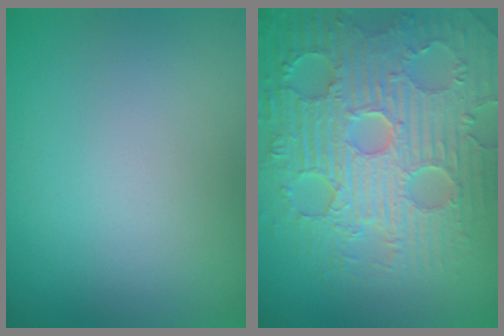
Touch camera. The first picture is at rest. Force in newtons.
{"total": 9.2, "press": 6.5, "slide": 6.5}